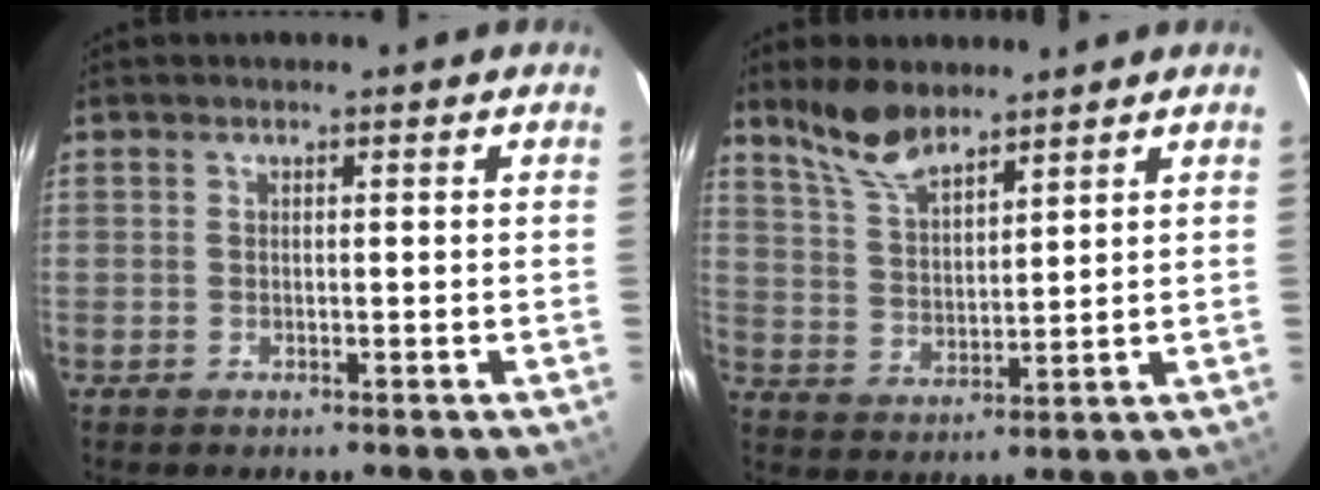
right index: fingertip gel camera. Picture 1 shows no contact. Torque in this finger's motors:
{"motor_torque": [0.43, 0.41, 0.10, 0.04]}